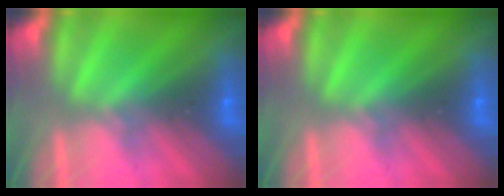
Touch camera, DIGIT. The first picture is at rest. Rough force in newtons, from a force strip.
{"total": 0.0}